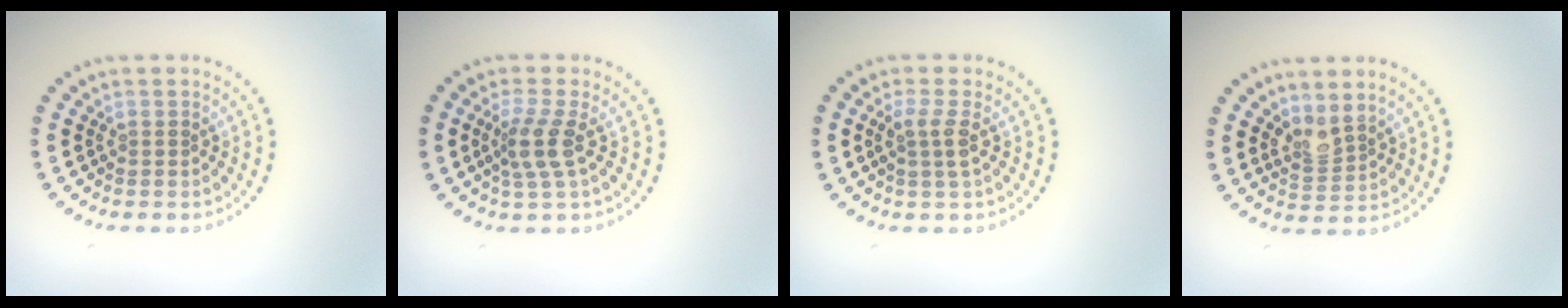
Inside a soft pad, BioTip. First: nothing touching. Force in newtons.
{"total": 2.8, "press": 2.1, "slide": 1.8}
{"total": 1.9, "press": 1.6, "slide": 1.0}
{"total": 2.1, "press": 1.6, "slide": 1.3}